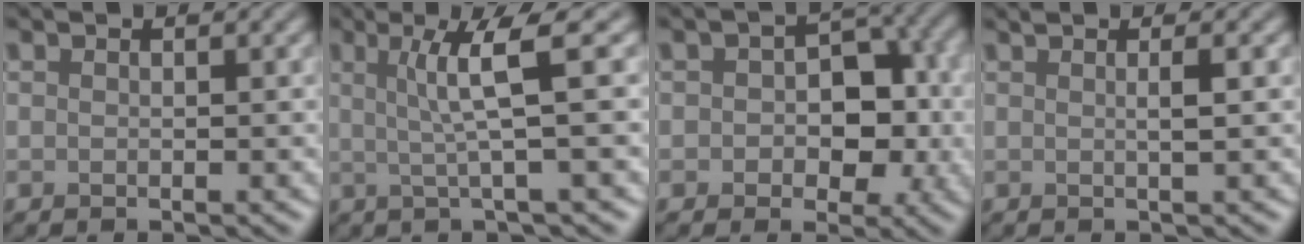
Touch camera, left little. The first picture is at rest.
{"total": 4.5, "force": [1.0, 0.4, 4.4], "torque": [-0.077, 0.004, 0.019]}
{"total": 6.1, "force": [-0.4, 4.3, 4.3], "torque": [-0.046, -0.001, -0.009]}
{"total": 1.9, "force": [0.5, 0.6, 1.7], "torque": [-0.026, 0.005, -0.002]}